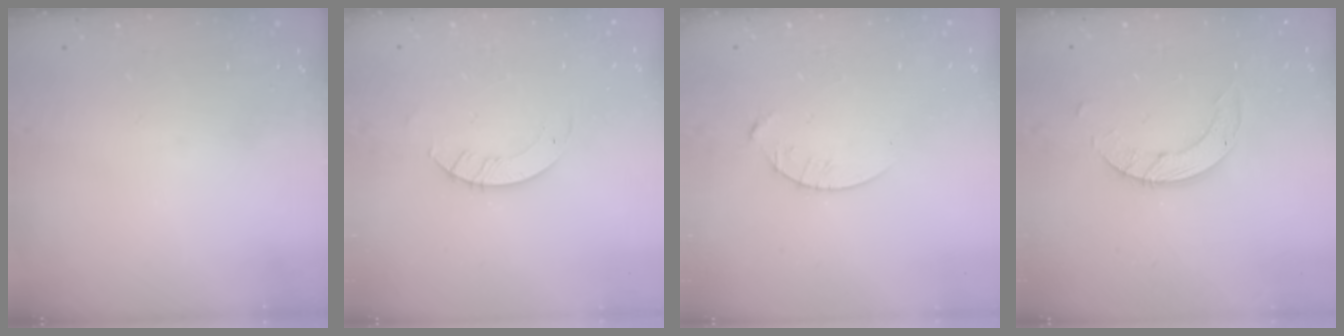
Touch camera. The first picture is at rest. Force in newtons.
{"total": 3.3, "press": 3.3, "slide": 0.2}
{"total": 4.3, "press": 4.2, "slide": 0.5}
{"total": 6.5, "press": 6.5, "slide": 0.5}